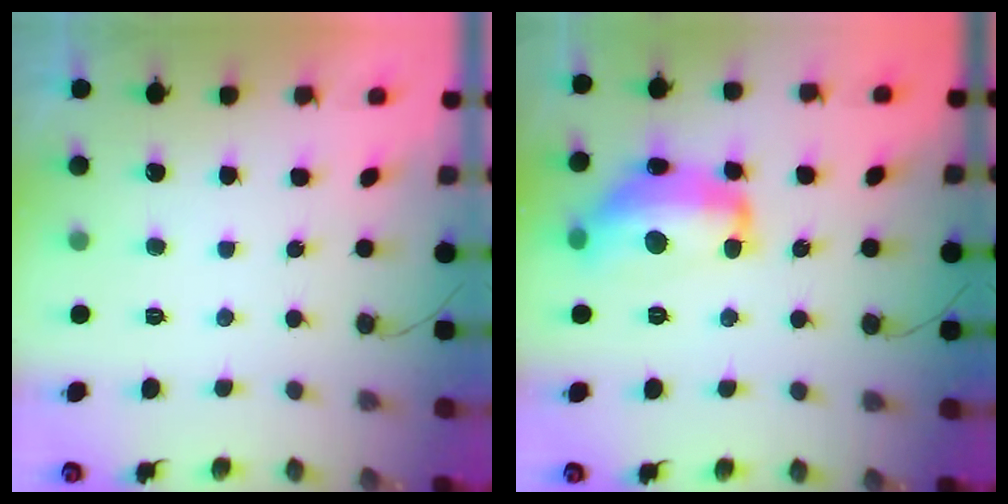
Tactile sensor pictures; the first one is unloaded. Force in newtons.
{"total": 15.3, "press": 15.2, "slide": 1.3}